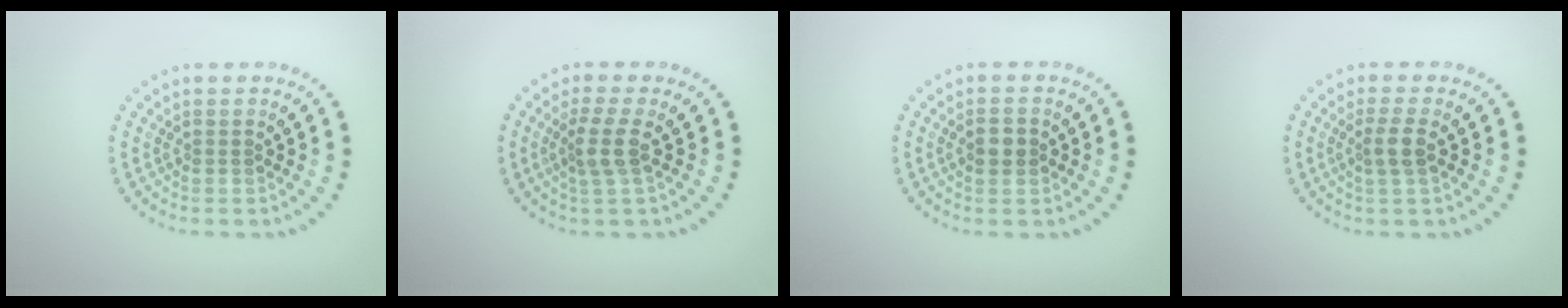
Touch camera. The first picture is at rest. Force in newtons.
{"total": 2.5, "press": 2.0, "slide": 1.5}
{"total": 1.8, "press": 1.8, "slide": 0.1}
{"total": 1.9, "press": 1.6, "slide": 1.0}